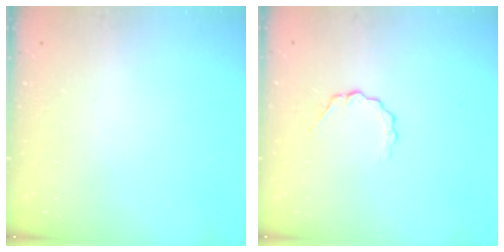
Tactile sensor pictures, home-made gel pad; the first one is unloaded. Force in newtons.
{"total": 4.3, "press": 4.3, "slide": 0.4}